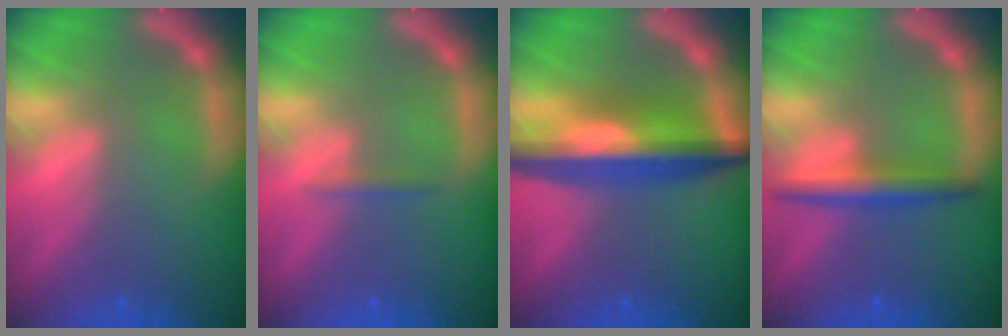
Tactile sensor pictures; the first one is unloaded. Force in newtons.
{"total": 0.9}
{"total": 9.0}
{"total": 3.5}